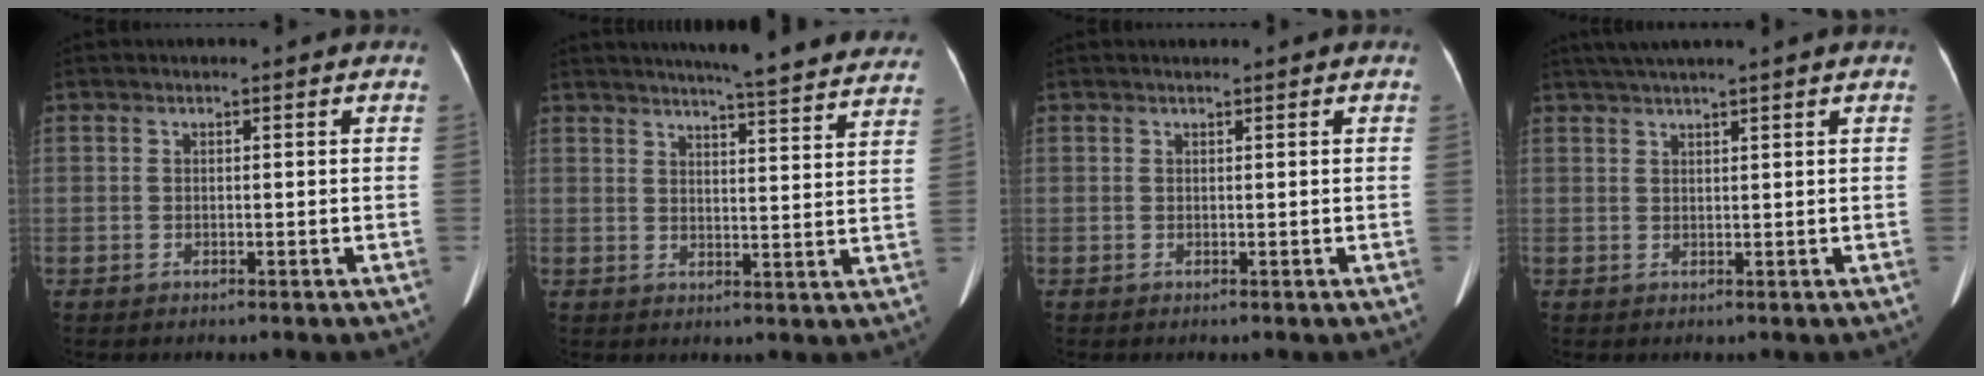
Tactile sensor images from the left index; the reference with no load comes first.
{"total": 20.6, "force": [18.8, 1.2, 8.2], "torque": [-0.109, -0.032, 0.211]}
{"total": 0.9, "force": [-0.7, -0.3, -0.3], "torque": [0.001, 0.001, -0.007]}
{"total": 5.3, "force": [4.2, -1.0, 3.0], "torque": [-0.049, 0.029, 0.075]}